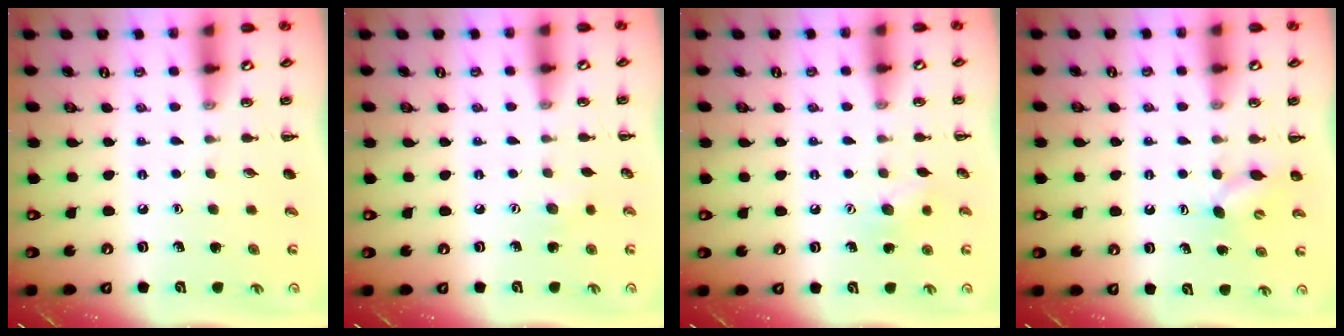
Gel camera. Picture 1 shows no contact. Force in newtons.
{"total": 4.7, "press": 4.6, "slide": 1.0}
{"total": 8.1, "press": 7.9, "slide": 1.8}
{"total": 5.1, "press": 4.9, "slide": 1.4}